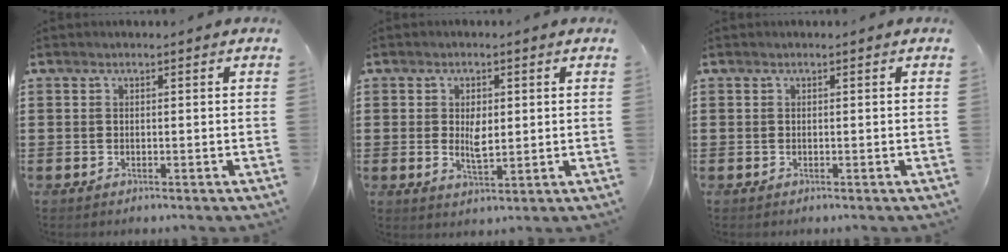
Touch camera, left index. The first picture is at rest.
{"total": 3.7, "force": [0.4, 1.8, 3.2], "torque": [-0.058, 0.002, 0.005]}
{"total": 0.0}